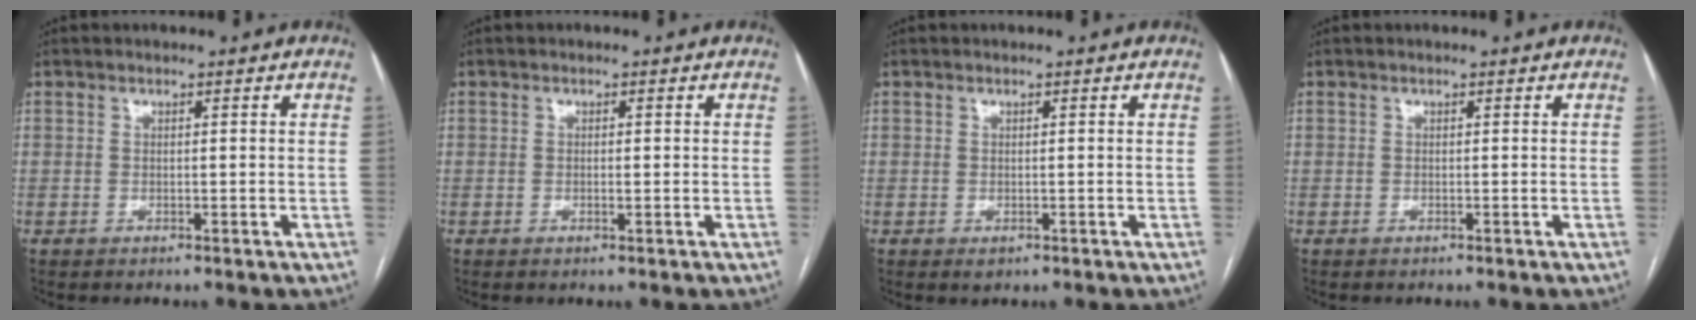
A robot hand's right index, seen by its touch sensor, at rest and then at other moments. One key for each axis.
{"total": 0.9, "fx": -0.1, "fy": 0.2, "fz": 0.8, "tx": -0.014, "ty": -0.001, "tz": -0.001}
{"total": 0.8, "fx": -0.3, "fy": 0.5, "fz": 0.5, "tx": -0.004, "ty": 0.000, "tz": 0.000}
{"total": 0.0}